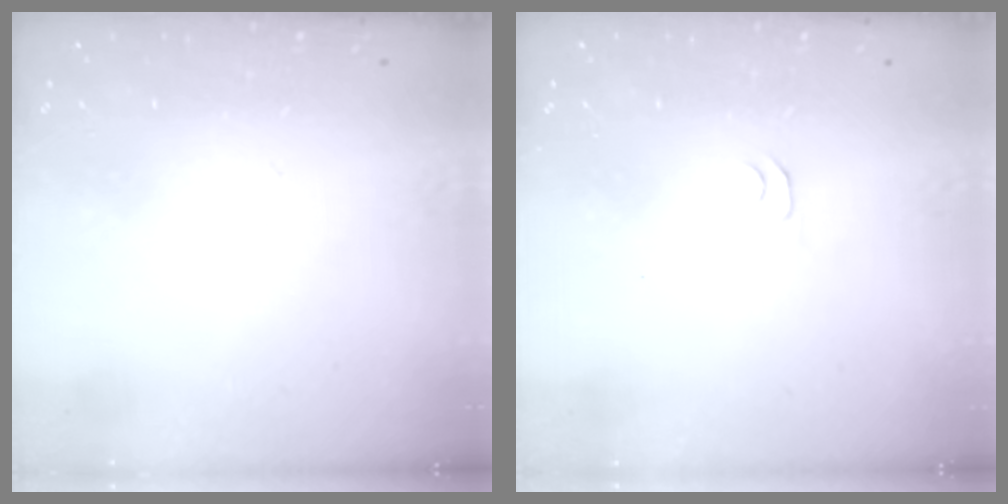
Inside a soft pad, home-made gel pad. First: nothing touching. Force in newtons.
{"total": 3.5, "press": 3.4, "slide": 0.4}